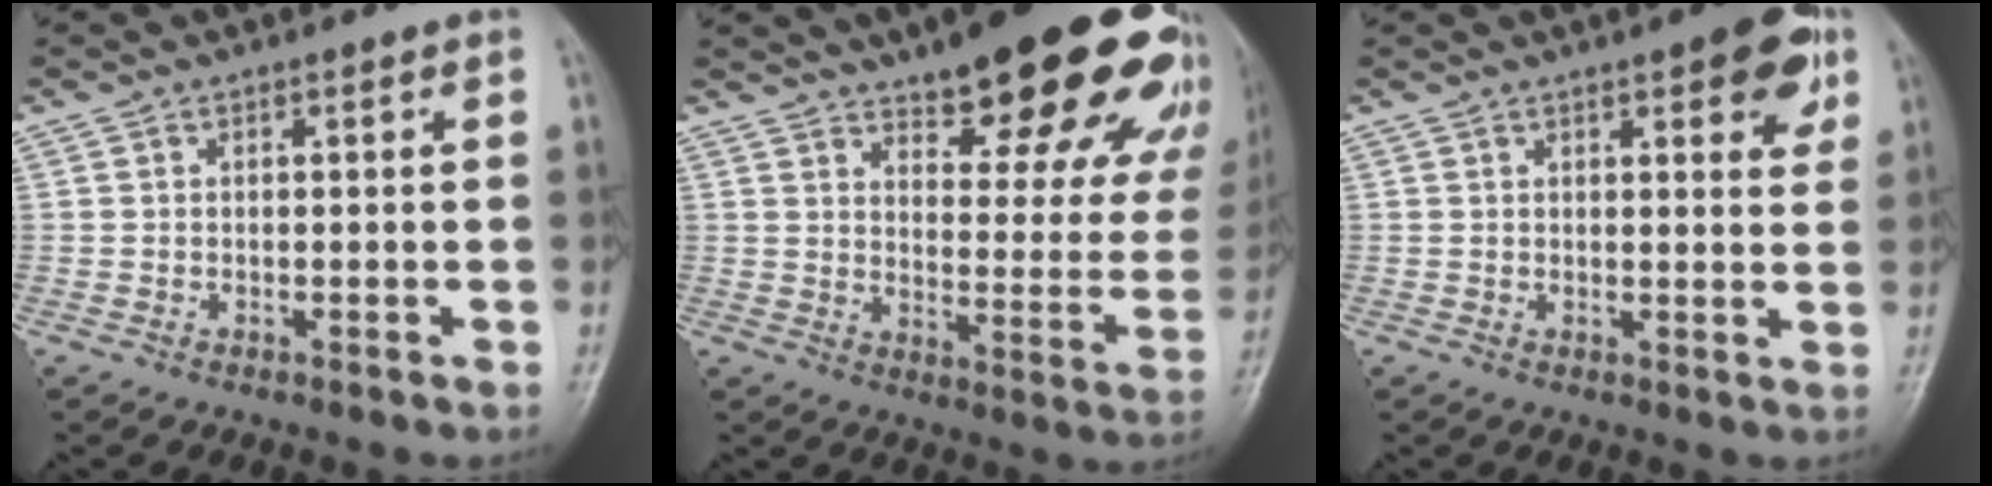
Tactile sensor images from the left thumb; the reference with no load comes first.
{"total": 26.7, "force": [18.6, 8.2, 17.2], "torque": [-0.186, -0.079, 0.235]}
{"total": 7.6, "force": [3.8, 2.7, 6.1], "torque": [-0.052, -0.011, 0.041]}